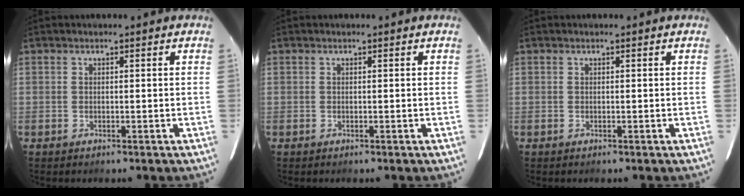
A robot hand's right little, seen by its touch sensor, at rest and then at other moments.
{"total": 0.0}
{"total": 0.0}